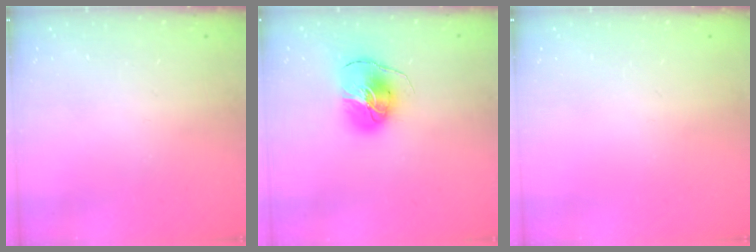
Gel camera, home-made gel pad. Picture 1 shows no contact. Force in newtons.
{"total": 10.5, "press": 10.5, "slide": 1.3}
{"total": 0.0}